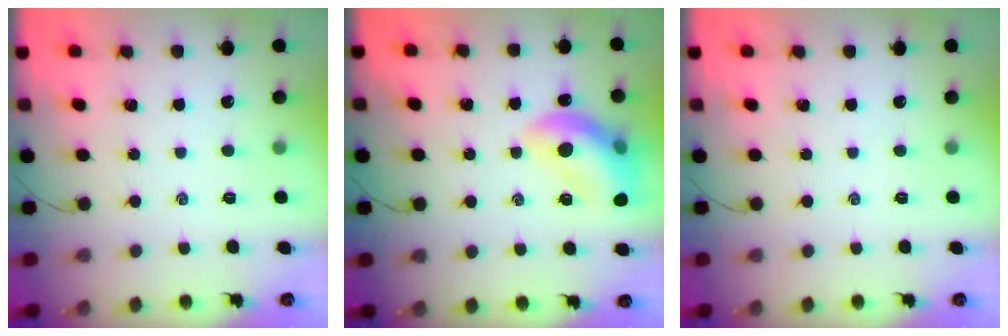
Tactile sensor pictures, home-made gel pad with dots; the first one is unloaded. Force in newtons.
{"total": 14.6, "press": 14.5, "slide": 1.7}
{"total": 0.0}